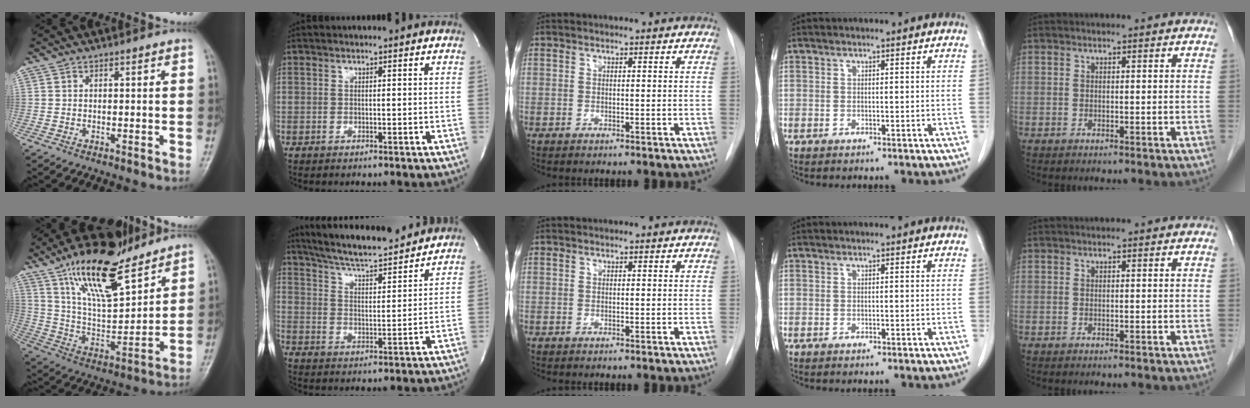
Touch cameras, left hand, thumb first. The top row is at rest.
{"thumb": {"total": 19.3, "force": [13.3, 6.4, 12.5], "torque": [-0.183, -0.065, 0.244]}, "index": {"total": 17.0, "force": [15.5, 2.0, 6.9], "torque": [-0.117, 0.012, 0.236]}}